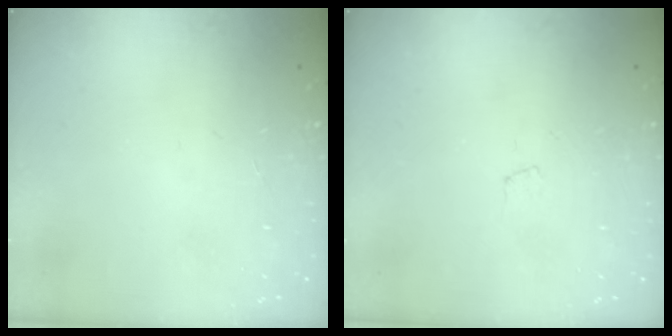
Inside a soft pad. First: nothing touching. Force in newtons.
{"total": 3.7, "press": 3.7, "slide": 0.4}